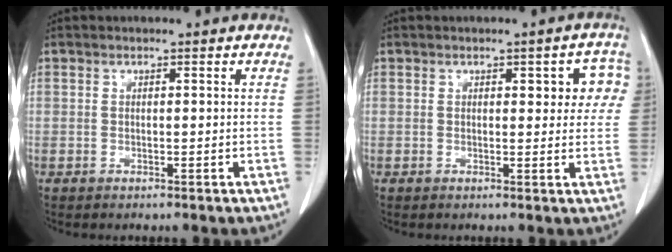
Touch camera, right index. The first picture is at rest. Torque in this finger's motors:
{"motor_torque": [0.13, 0.11, 0.05, 0.00]}